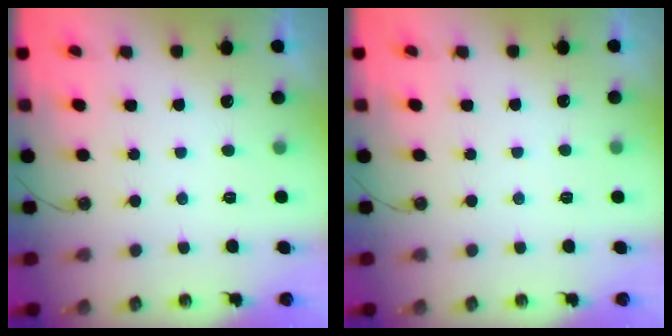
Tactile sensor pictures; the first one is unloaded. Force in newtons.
{"total": 2.9, "press": 2.9, "slide": 0.5}